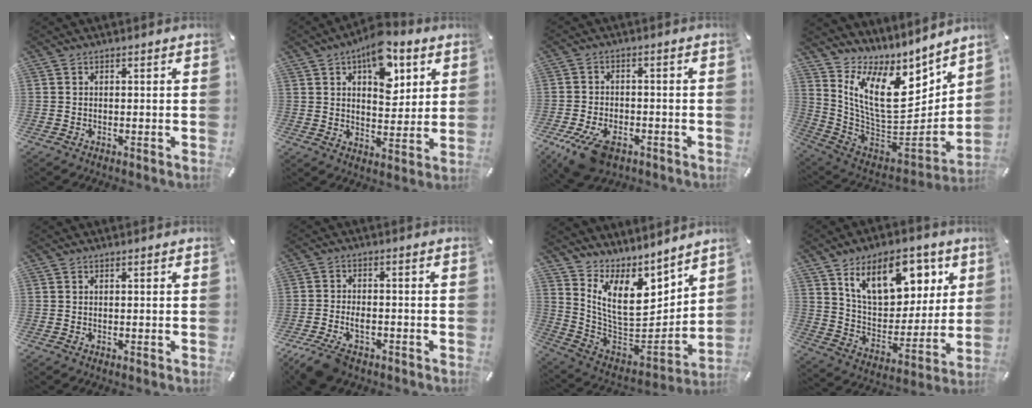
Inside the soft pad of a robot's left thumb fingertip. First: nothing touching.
{"total": 12.3, "force": [6.4, 7.1, 7.7], "torque": [-0.095, -0.029, 0.109]}
{"total": 9.1, "force": [-4.9, 5.0, 5.9], "torque": [-0.131, 0.012, -0.088]}
{"total": 16.6, "force": [7.2, 10.1, 11.1], "torque": [-0.217, -0.074, 0.134]}
{"total": 0.0}
{"total": 6.5, "force": [-3.4, 3.8, 4.0], "torque": [-0.081, 0.013, -0.059]}
{"total": 14.4, "force": [7.5, 8.9, 8.6], "torque": [-0.171, -0.078, 0.142]}
{"total": 17.3, "force": [9.7, 10.3, 9.9], "torque": [-0.155, -0.041, 0.173]}